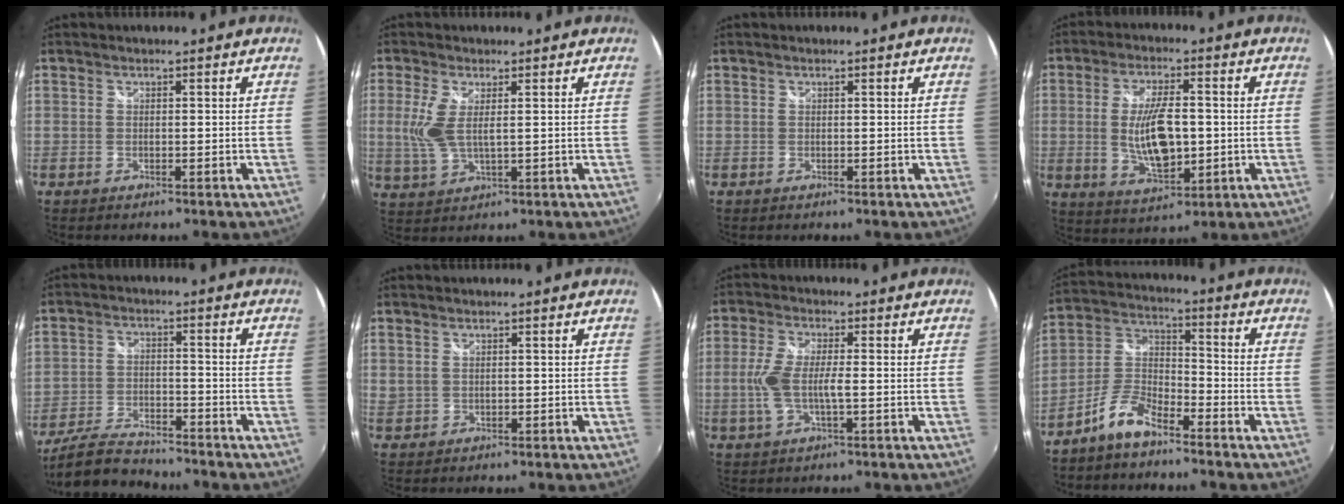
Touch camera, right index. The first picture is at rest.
{"total": 6.2, "force": [1.0, 2.2, 5.7], "torque": [-0.130, -0.003, 0.023]}
{"total": 0.0}
{"total": 11.5, "force": [-0.6, 5.0, 10.4], "torque": [-0.196, -0.010, -0.001]}
{"total": 10.7, "force": [-9.6, 2.9, 3.9], "torque": [-0.109, -0.008, -0.167]}
{"total": 1.9, "force": [0.8, 1.3, 1.1], "torque": [-0.019, -0.002, 0.018]}
{"total": 7.3, "force": [-1.0, 2.1, 6.9], "torque": [-0.147, -0.002, -0.019]}
{"total": 8.1, "force": [-6.0, 2.9, 4.6], "torque": [-0.115, 0.020, -0.120]}